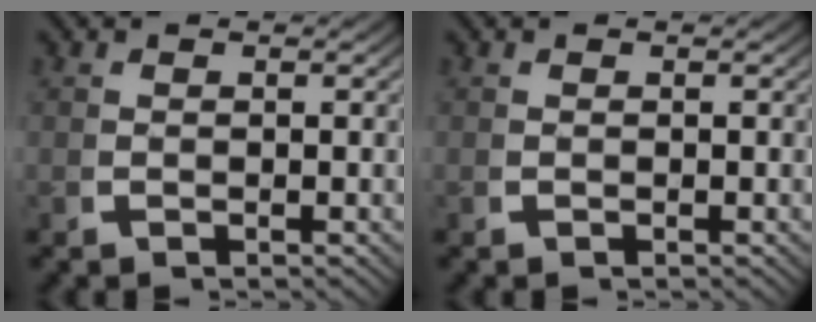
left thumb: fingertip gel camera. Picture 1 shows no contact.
{"total": 0.0}